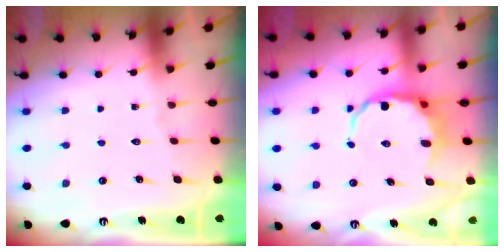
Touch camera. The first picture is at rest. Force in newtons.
{"total": 10.1, "press": 9.8, "slide": 2.5}